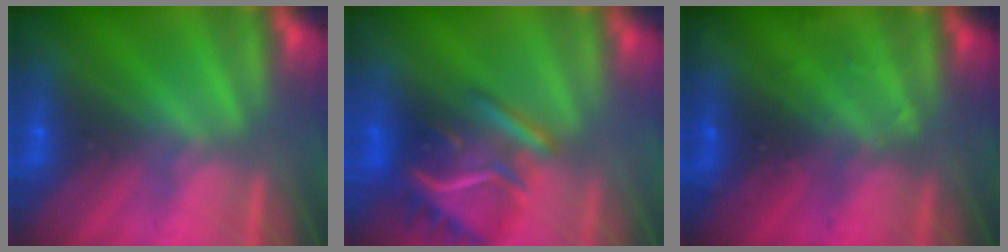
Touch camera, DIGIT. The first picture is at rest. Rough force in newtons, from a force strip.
{"total": 6.8}
{"total": 2.4}